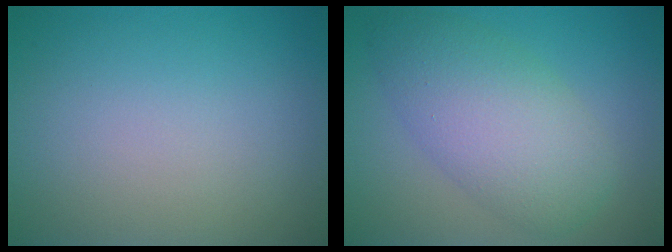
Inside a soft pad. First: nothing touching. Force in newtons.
{"total": 6.5, "press": 6.5, "slide": 0.1}